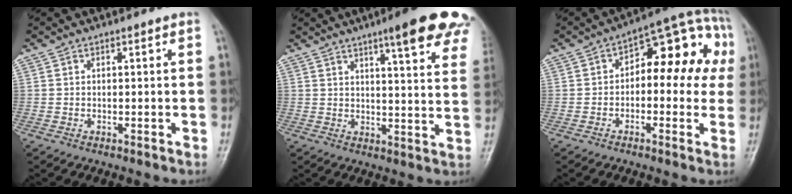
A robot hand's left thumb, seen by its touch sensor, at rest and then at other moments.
{"total": 17.8, "force": [11.5, 3.3, 13.2], "torque": [-0.143, -0.041, 0.133]}
{"total": 15.3, "force": [1.5, 8.4, 12.7], "torque": [-0.110, 0.052, 0.011]}